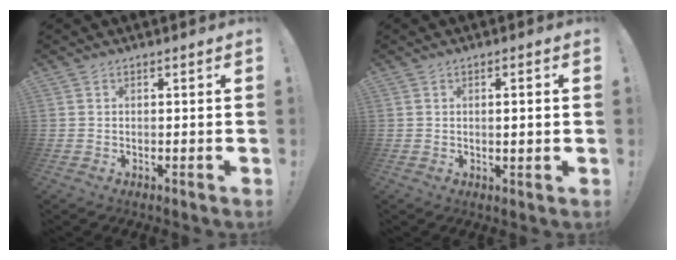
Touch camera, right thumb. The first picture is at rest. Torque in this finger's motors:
{"motor_torque": [-0.14, -0.18, -0.18, 0.16, -0.05]}